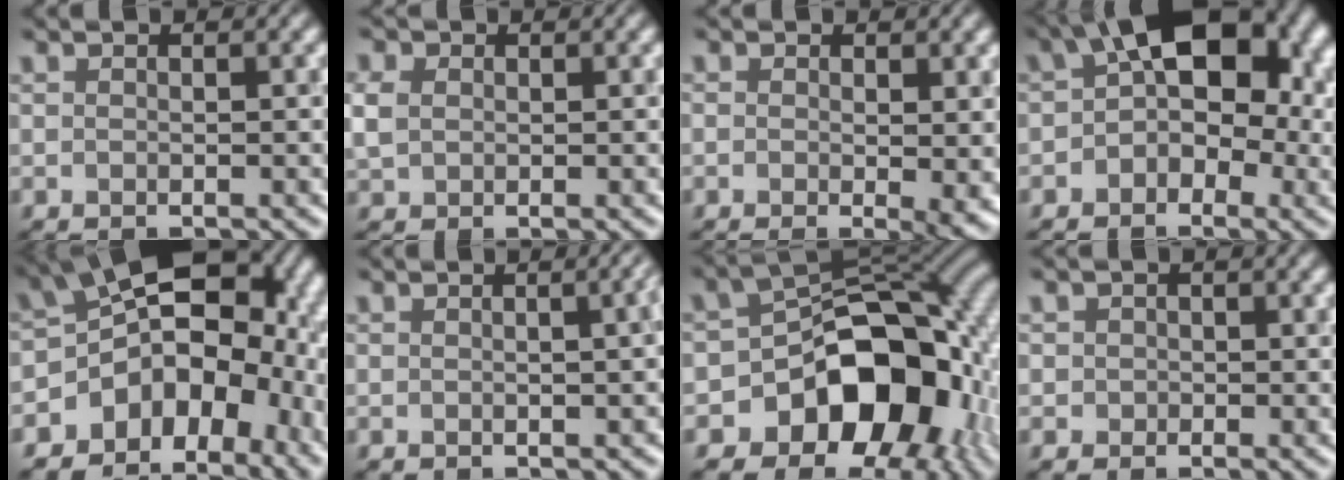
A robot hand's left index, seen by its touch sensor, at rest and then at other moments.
{"total": 1.4, "force": [0.3, 1.2, 0.6], "torque": [-0.021, 0.000, 0.011]}
{"total": 2.6, "force": [-0.3, 0.2, 2.5], "torque": [-0.037, -0.014, 0.000]}
{"total": 10.4, "force": [1.7, 6.5, 8.0], "torque": [-0.091, 0.019, 0.015]}
{"total": 14.1, "force": [-3.9, 9.4, 9.7], "torque": [-0.138, -0.005, -0.052]}
{"total": 5.8, "force": [0.6, 3.0, 4.9], "torque": [0.002, 0.034, -0.012]}
{"total": 13.8, "force": [-5.2, 9.3, 8.7], "torque": [-0.099, -0.007, -0.087]}
{"total": 0.9, "force": [-0.2, 0.8, -0.4], "torque": [0.013, -0.006, 0.000]}